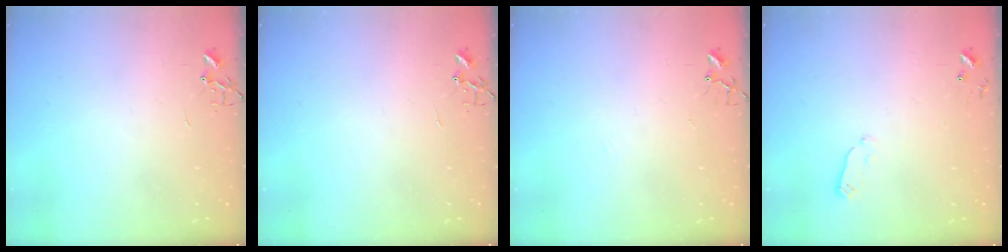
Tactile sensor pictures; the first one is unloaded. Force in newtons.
{"total": 0.0}
{"total": 6.1, "press": 6.0, "slide": 0.6}
{"total": 2.9, "press": 2.9, "slide": 0.4}